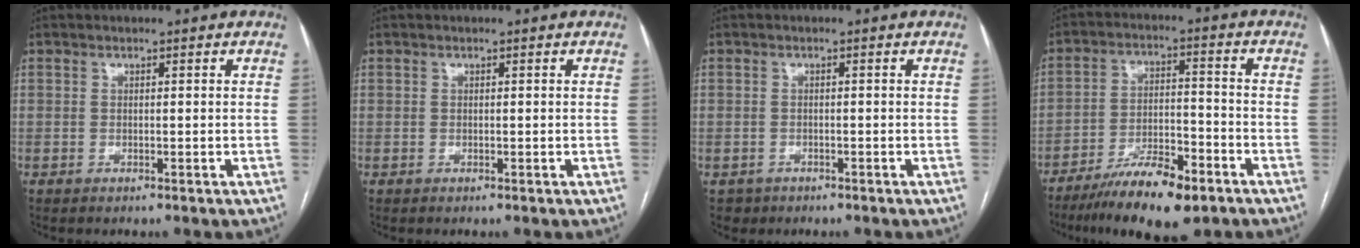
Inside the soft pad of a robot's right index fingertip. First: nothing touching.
{"total": 0.0}
{"total": 2.3, "force": [-1.2, 2.0, -0.1], "torque": [0.000, 0.008, -0.019]}
{"total": 12.0, "force": [-8.2, 3.1, 8.2], "torque": [-0.140, -0.008, -0.139]}